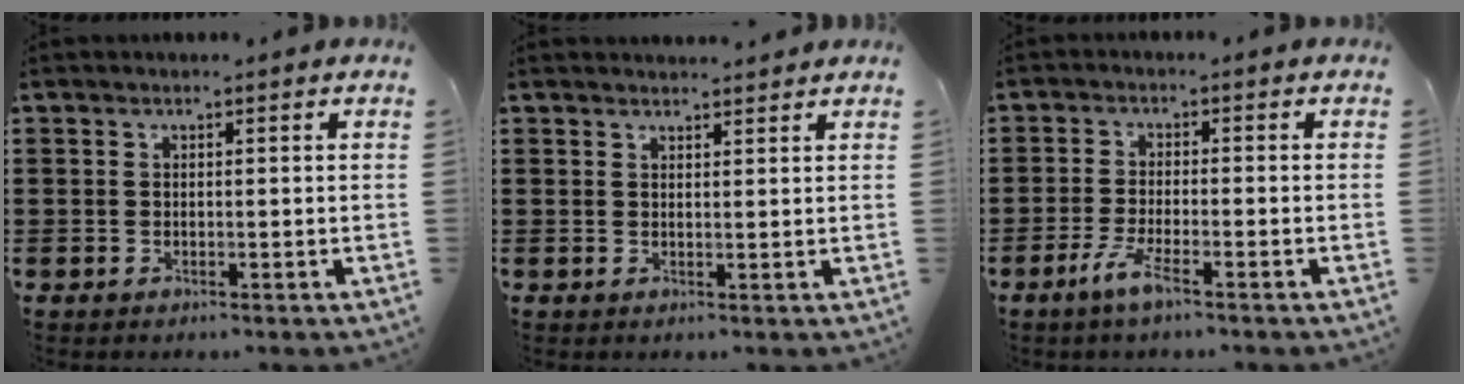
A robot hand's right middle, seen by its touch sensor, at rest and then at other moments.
{"total": 1.4, "force": [1.4, 0.0, -0.1], "torque": [-0.001, 0.001, 0.028]}
{"total": 4.3, "force": [-2.7, 0.5, 3.4], "torque": [-0.074, -0.008, -0.052]}